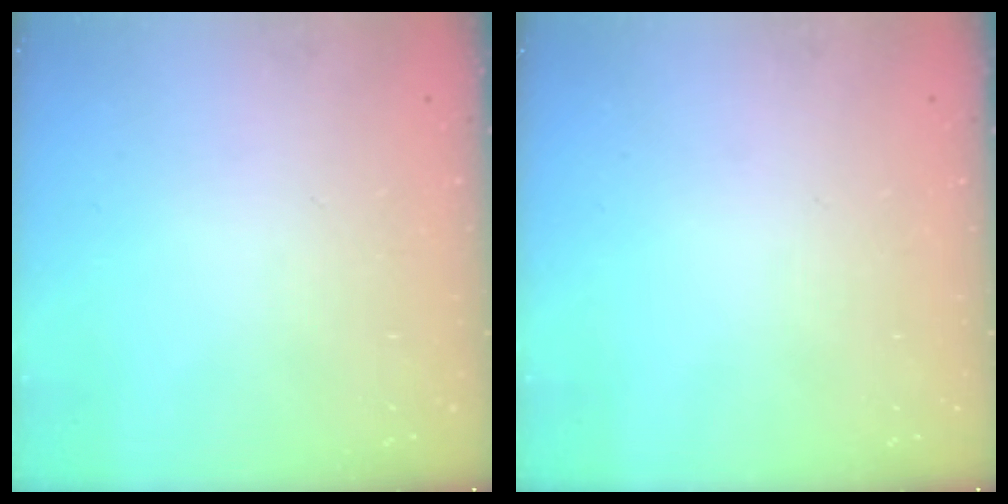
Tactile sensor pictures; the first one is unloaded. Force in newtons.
{"total": 0.0}